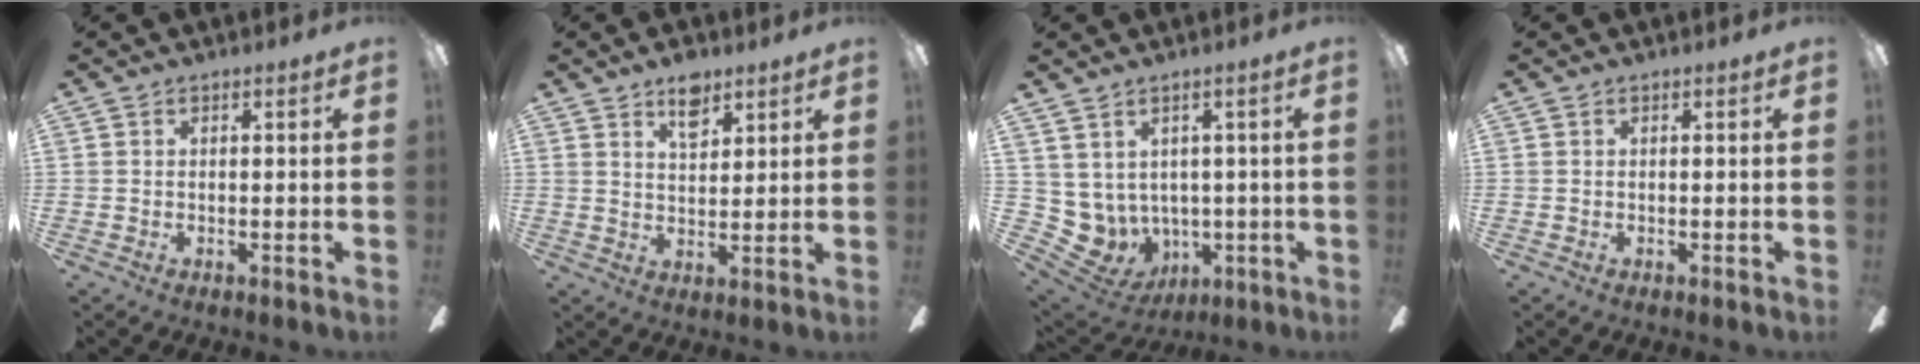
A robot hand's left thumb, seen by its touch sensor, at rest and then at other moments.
{"total": 7.0, "force": [4.8, 3.4, 3.9], "torque": [-0.056, -0.015, 0.083]}
{"total": 5.8, "force": [1.8, 5.4, 1.3], "torque": [-0.076, -0.027, 0.040]}
{"total": 0.0}